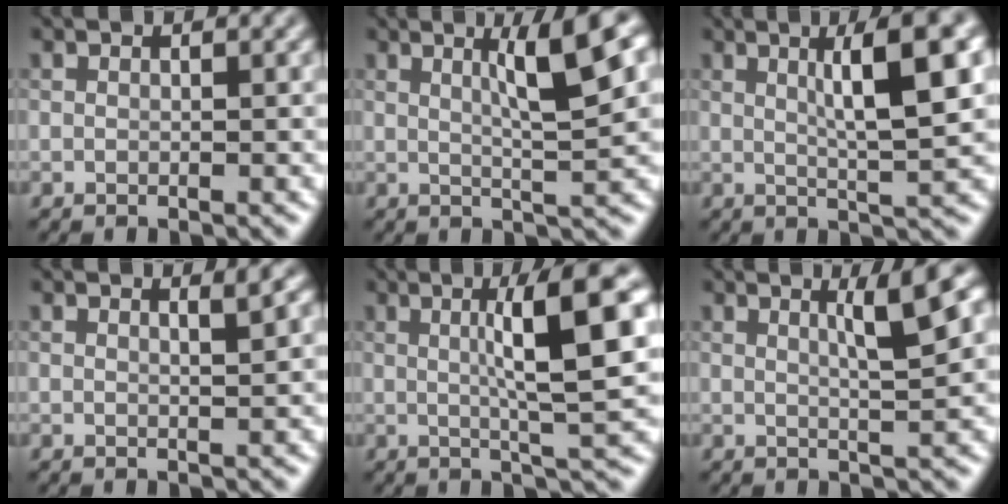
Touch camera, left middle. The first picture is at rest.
{"total": 5.8, "force": [1.9, 0.8, 5.4], "torque": [-0.077, 0.007, 0.031]}
{"total": 7.0, "force": [2.1, 1.2, 6.6], "torque": [-0.087, 0.011, 0.032]}
{"total": 1.7, "force": [0.9, 0.5, 1.3], "torque": [-0.010, 0.002, 0.007]}
{"total": 8.0, "force": [1.6, 1.2, 7.8], "torque": [-0.108, 0.012, 0.026]}
{"total": 4.0, "force": [1.5, 0.5, 3.7], "torque": [-0.049, 0.005, 0.023]}